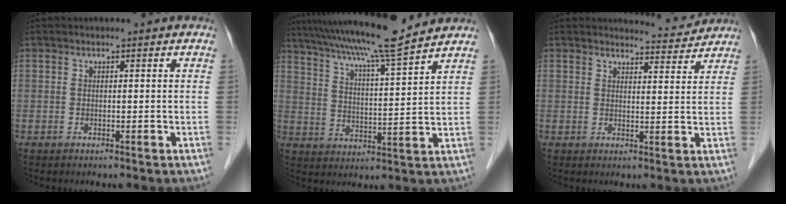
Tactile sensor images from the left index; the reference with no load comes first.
{"total": 15.2, "force": [13.2, -0.5, 7.5], "torque": [-0.134, 0.009, 0.202]}
{"total": 4.2, "force": [4.1, 0.3, -0.8], "torque": [0.002, -0.011, 0.047]}